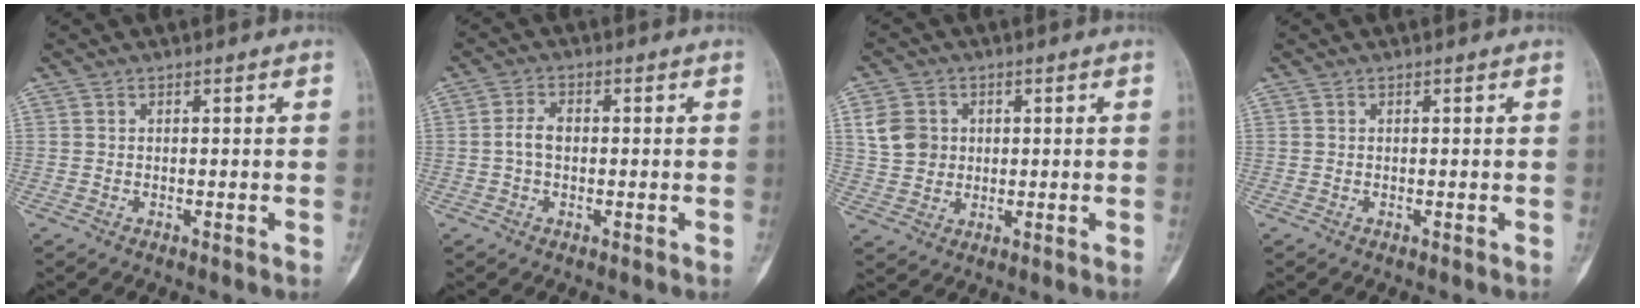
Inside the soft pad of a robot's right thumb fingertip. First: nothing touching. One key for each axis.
{"total": 3.3, "fx": -0.2, "fy": 2.1, "fz": 2.6, "tx": -0.050, "ty": 0.011, "tz": -0.009}
{"total": 6.7, "fx": 1.5, "fy": 5.8, "fz": 3.0, "tx": -0.033, "ty": -0.001, "tz": 0.029}
{"total": 0.0}